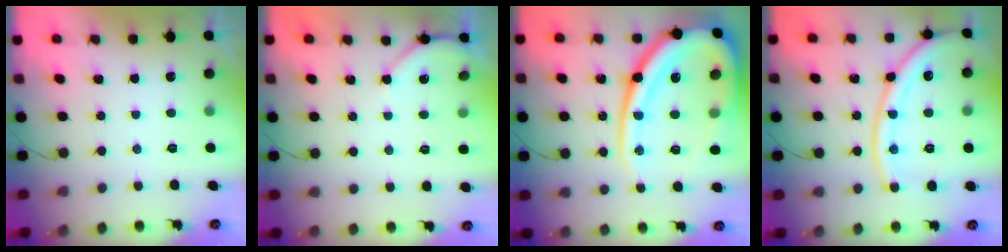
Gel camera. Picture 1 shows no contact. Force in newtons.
{"total": 4.2, "press": 4.2, "slide": 0.5}
{"total": 30.1, "press": 29.9, "slide": 3.5}
{"total": 16.8, "press": 16.7, "slide": 2.0}